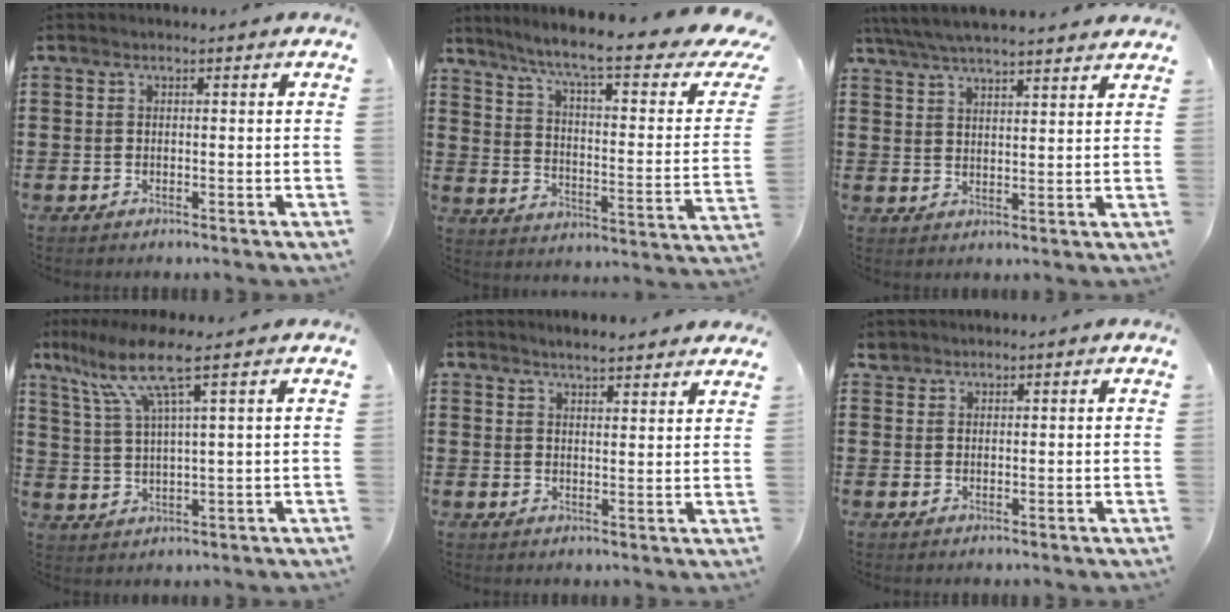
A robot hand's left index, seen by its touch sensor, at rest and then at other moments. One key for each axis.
{"total": 9.7, "fx": 7.0, "fy": 0.4, "fz": 6.7, "tx": -0.135, "ty": -0.052, "tz": 0.106}
{"total": 5.2, "fx": 4.9, "fy": 0.3, "fz": 1.9, "tx": -0.051, "ty": -0.016, "tz": 0.087}
{"total": 8.4, "fx": 4.8, "fy": 0.5, "fz": 6.9, "tx": -0.156, "ty": -0.013, "tz": 0.079}
{"total": 3.0, "fx": 3.0, "fy": 0.0, "fz": 0.4, "tx": -0.016, "ty": -0.007, "tz": 0.055}
{"total": 1.5, "fx": 1.3, "fy": 0.7, "fz": 0.1, "tx": -0.006, "ty": 0.003, "tz": 0.026}